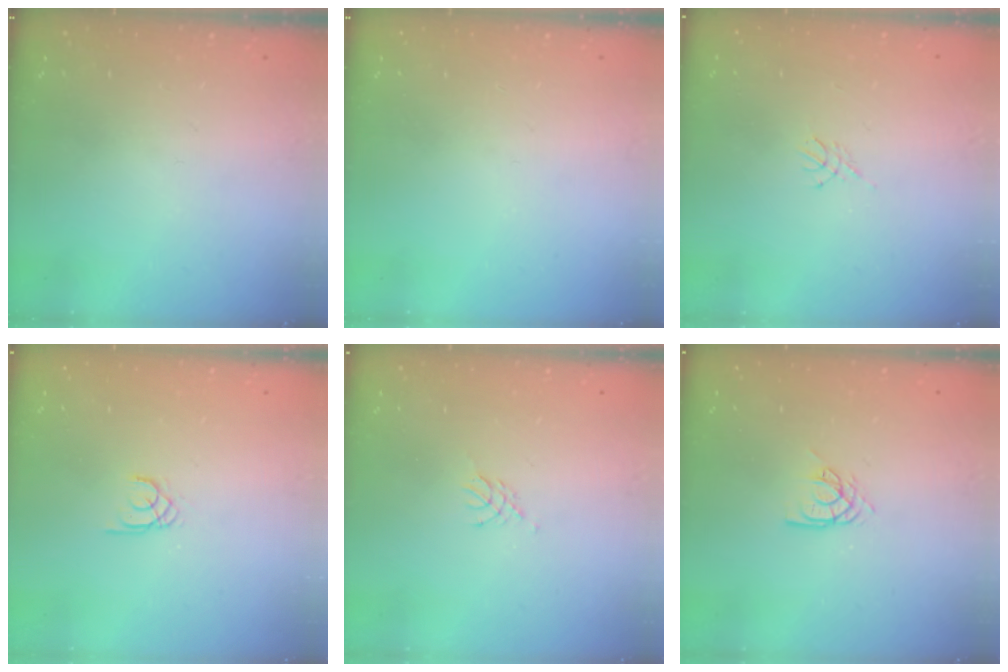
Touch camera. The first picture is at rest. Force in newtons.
{"total": 0.0}
{"total": 3.0, "press": 2.9, "slide": 0.6}
{"total": 1.3, "press": 1.3, "slide": 0.1}
{"total": 3.8, "press": 3.8, "slide": 0.6}
{"total": 6.0, "press": 6.0, "slide": 0.5}